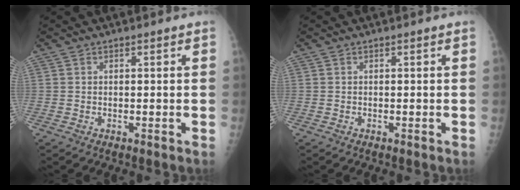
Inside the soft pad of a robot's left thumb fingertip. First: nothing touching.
{"total": 0.0}